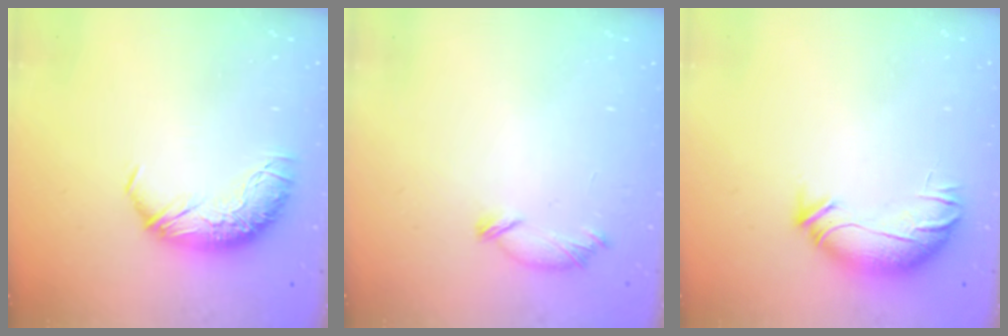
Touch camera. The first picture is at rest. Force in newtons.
{"total": 5.7, "press": 5.6, "slide": 0.8}
{"total": 3.8, "press": 3.4, "slide": 1.7}